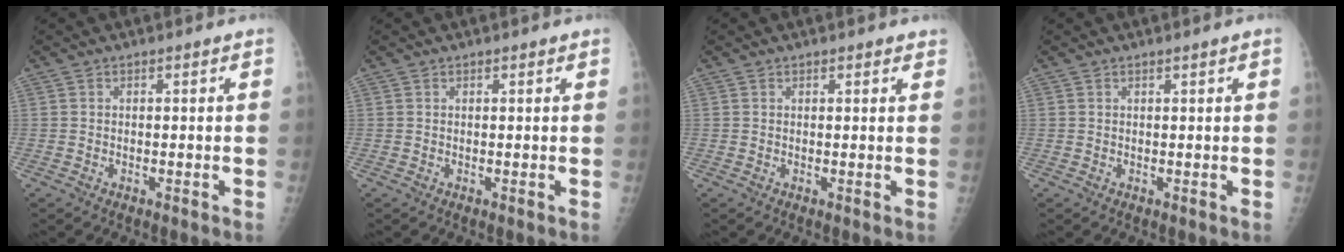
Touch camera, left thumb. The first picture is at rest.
{"total": 0.6, "force": [0.5, 0.2, 0.3], "torque": [-0.004, -0.001, 0.005]}
{"total": 1.6, "force": [1.3, 0.6, 0.8], "torque": [0.001, -0.002, 0.012]}
{"total": 0.6, "force": [0.4, 0.0, 0.5], "torque": [-0.009, -0.002, 0.009]}